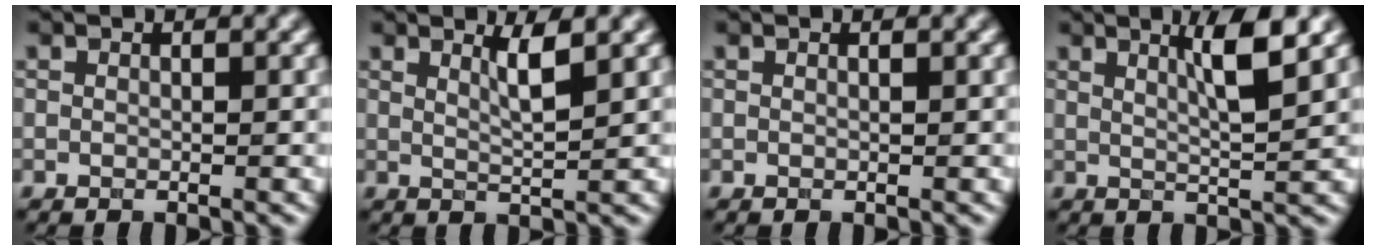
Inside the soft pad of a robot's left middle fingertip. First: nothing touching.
{"total": 2.4, "force": [1.2, 0.5, 2.0], "torque": [-0.028, -0.001, 0.019]}
{"total": 0.0}
{"total": 4.4, "force": [2.0, 0.6, 3.8], "torque": [-0.054, -0.001, 0.035]}